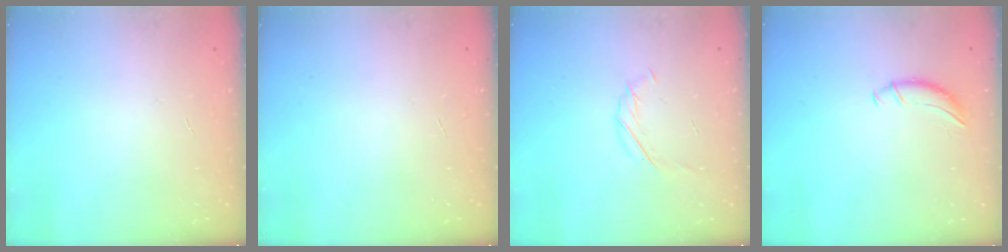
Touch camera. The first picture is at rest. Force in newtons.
{"total": 0.0}
{"total": 4.0, "press": 3.9, "slide": 1.0}
{"total": 0.0}